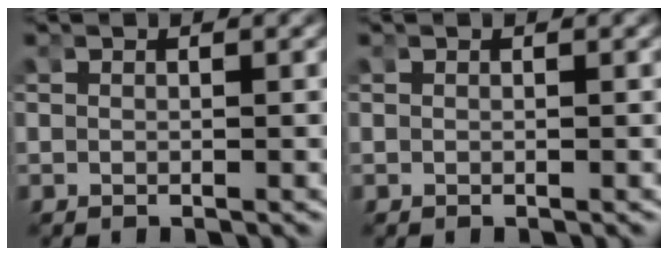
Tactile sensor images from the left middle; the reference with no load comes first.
{"total": 0.0}